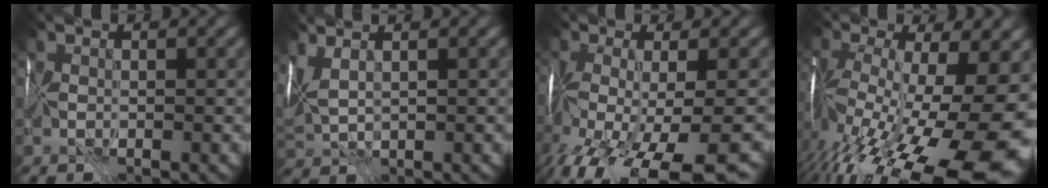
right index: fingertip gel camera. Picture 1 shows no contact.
{"total": 3.8, "force": [2.1, 1.6, 2.8], "torque": [-0.066, 0.024, 0.045]}
{"total": 13.3, "force": [-7.1, 4.6, 10.3], "torque": [-0.207, -0.043, -0.101]}
{"total": 19.5, "force": [-7.8, 8.0, 15.9], "torque": [-0.280, -0.034, -0.115]}